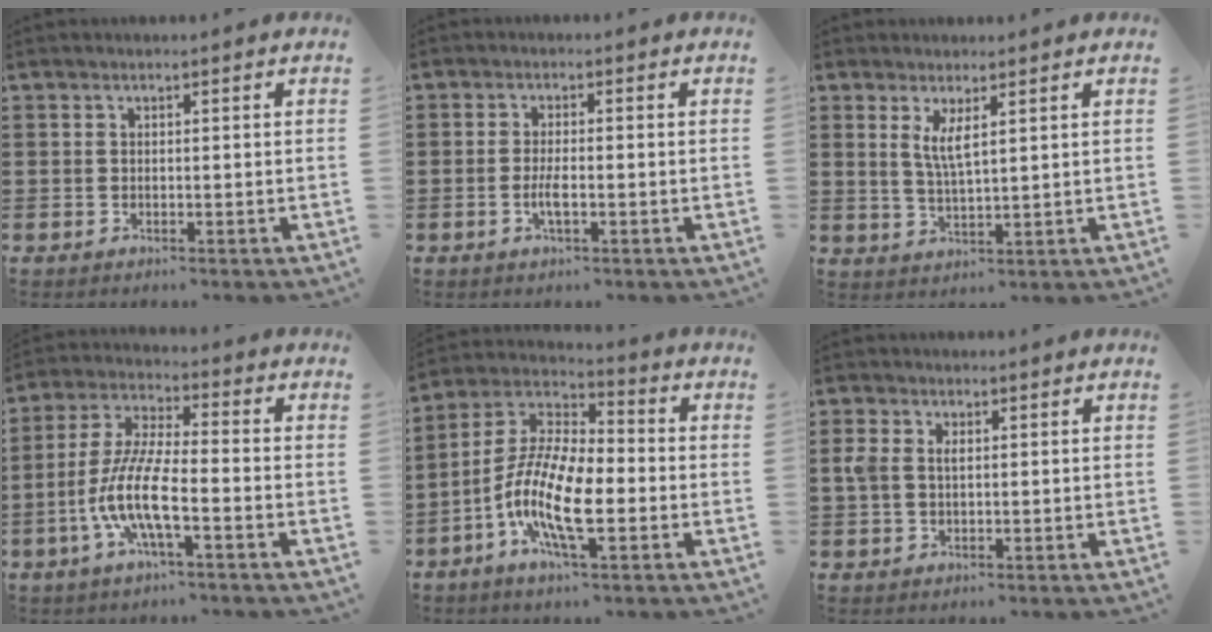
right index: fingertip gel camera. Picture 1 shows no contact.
{"total": 2.9, "force": [-0.9, 0.6, 2.7], "torque": [-0.055, -0.004, -0.018]}
{"total": 3.5, "force": [1.6, 0.6, 3.1], "torque": [-0.067, 0.000, 0.027]}
{"total": 9.2, "force": [-3.6, 1.8, 8.3], "torque": [-0.200, -0.018, -0.077]}
{"total": 12.5, "force": [-4.2, 4.4, 11.0], "torque": [-0.260, -0.017, -0.088]}
{"total": 2.6, "force": [0.5, 1.6, 1.9], "torque": [-0.049, 0.006, 0.006]}